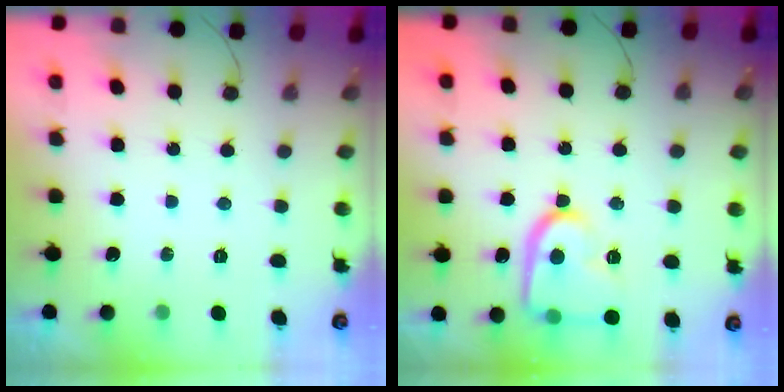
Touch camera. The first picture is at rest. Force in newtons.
{"total": 16.6, "press": 16.6, "slide": 1.3}